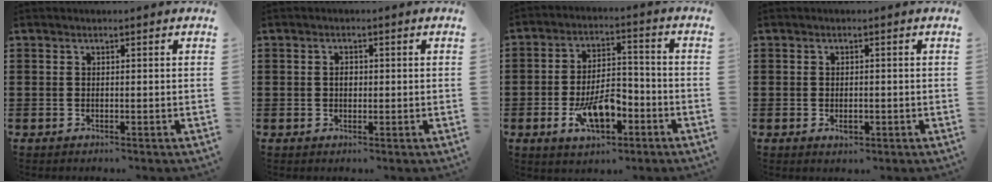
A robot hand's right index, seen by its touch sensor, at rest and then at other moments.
{"total": 1.5, "force": [0.1, 0.9, 1.2], "torque": [-0.024, 0.005, 0.001]}
{"total": 9.0, "force": [-3.8, 4.0, 7.1], "torque": [-0.122, 0.002, -0.064]}
{"total": 1.5, "force": [-0.4, 0.8, 1.2], "torque": [-0.024, -0.001, -0.007]}